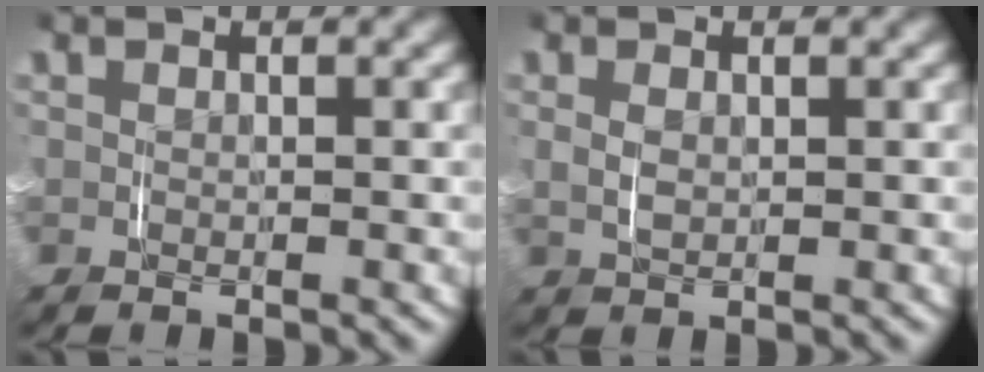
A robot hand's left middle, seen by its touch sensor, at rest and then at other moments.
{"total": 0.8, "force": [0.2, 0.1, 0.8], "torque": [-0.018, -0.005, 0.010]}